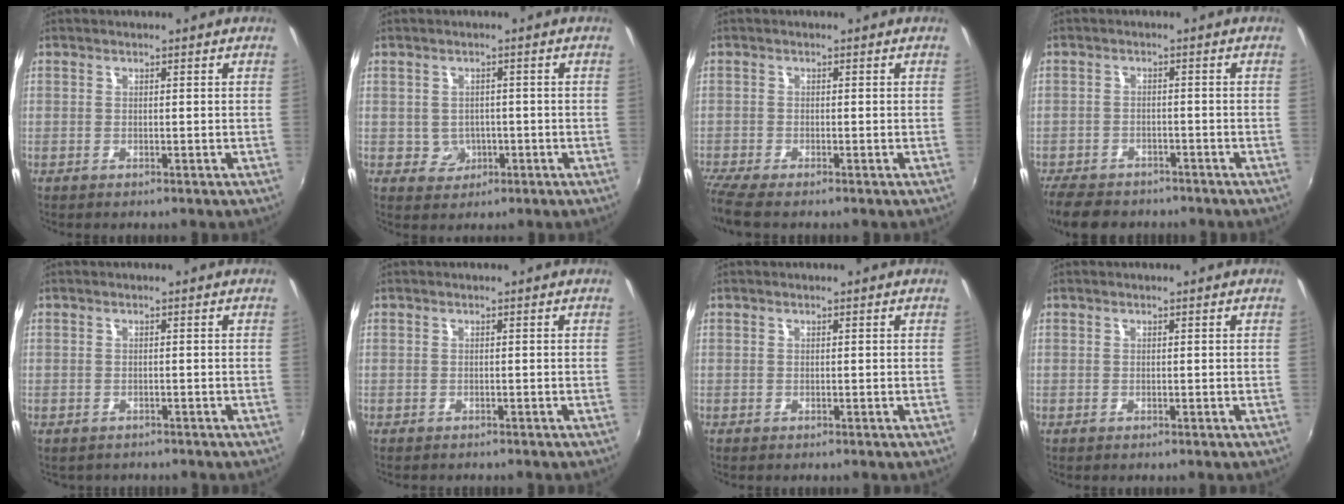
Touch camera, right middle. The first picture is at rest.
{"total": 3.5, "force": [-0.7, 3.3, 0.7], "torque": [-0.017, 0.005, -0.002]}
{"total": 4.4, "force": [-3.7, 0.3, 2.3], "torque": [-0.062, -0.025, -0.074]}
{"total": 9.4, "force": [-7.7, 4.4, 3.3], "torque": [-0.091, -0.013, -0.129]}
{"total": 1.4, "force": [-1.1, 0.9, 0.2], "torque": [-0.009, -0.004, -0.014]}
{"total": 1.2, "force": [-1.1, 0.4, 0.2], "torque": [-0.009, -0.006, -0.017]}
{"total": 0.0}
{"total": 0.0}